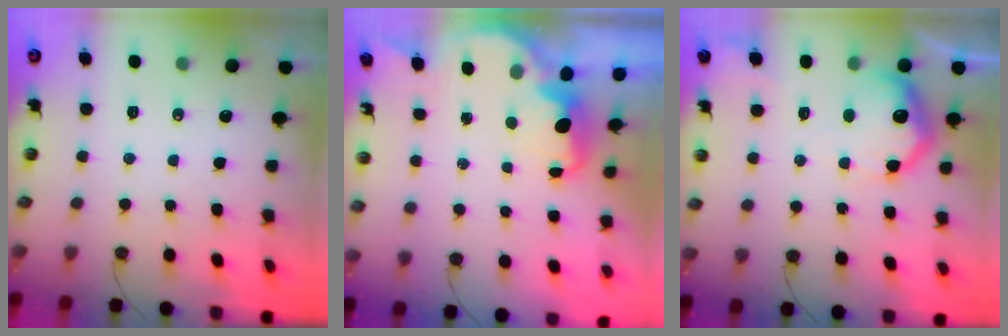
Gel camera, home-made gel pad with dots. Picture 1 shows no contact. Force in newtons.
{"total": 2.7, "press": 2.6, "slide": 0.7}
{"total": 15.2, "press": 15.1, "slide": 0.6}